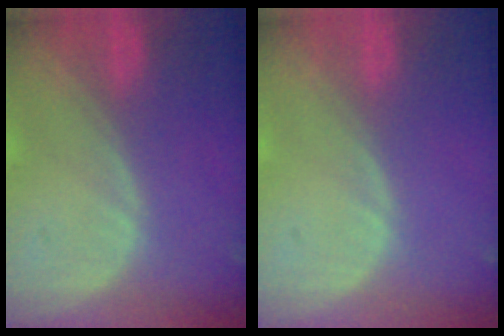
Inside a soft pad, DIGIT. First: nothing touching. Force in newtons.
{"total": 0.0}